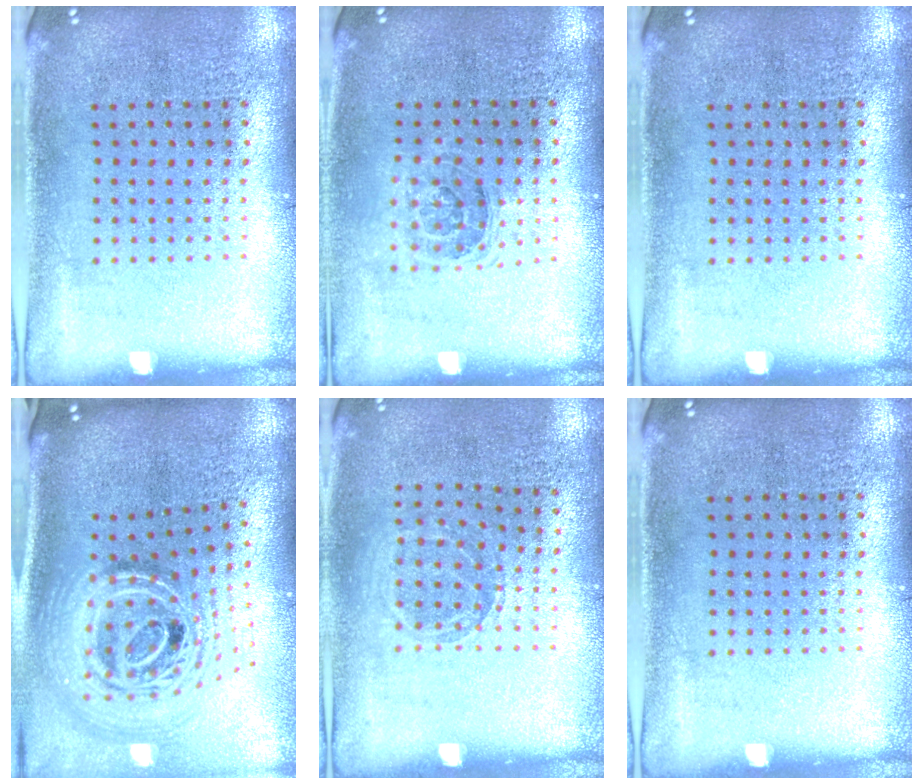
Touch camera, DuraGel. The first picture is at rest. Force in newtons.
{"total": 1.1, "press": 1.0, "slide": 0.6}
{"total": 0.0}
{"total": 3.1, "press": 2.1, "slide": 2.3}
{"total": 0.8, "press": 0.8, "slide": 0.1}
{"total": 0.0}